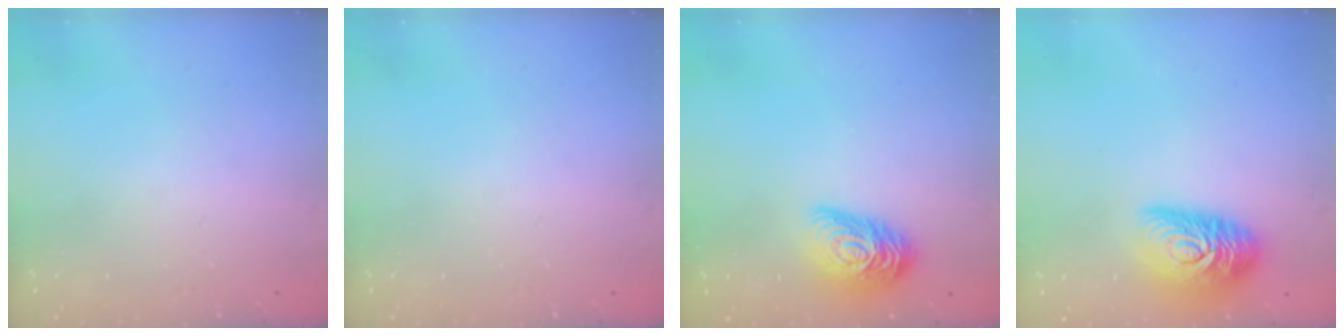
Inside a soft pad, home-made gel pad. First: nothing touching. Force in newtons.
{"total": 0.0}
{"total": 13.9, "press": 13.9, "slide": 0.7}
{"total": 15.0, "press": 15.0, "slide": 1.0}